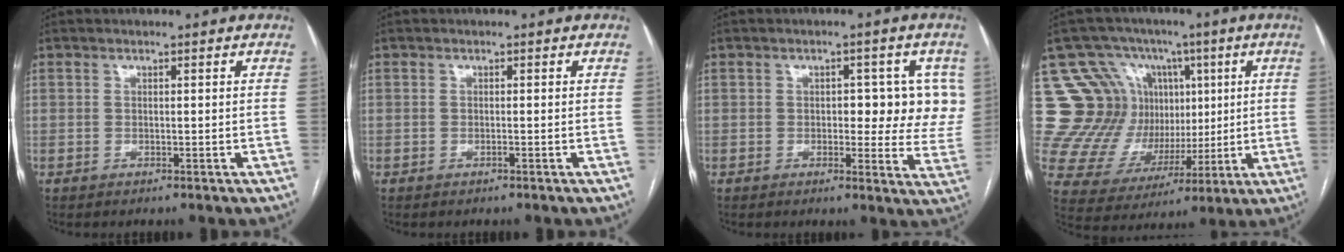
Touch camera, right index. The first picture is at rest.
{"total": 0.0}
{"total": 8.1, "force": [1.5, 4.3, 6.7], "torque": [-0.052, 0.011, 0.014]}
{"total": 19.1, "force": [5.3, 17.3, 6.2], "torque": [-0.122, 0.085, 0.122]}